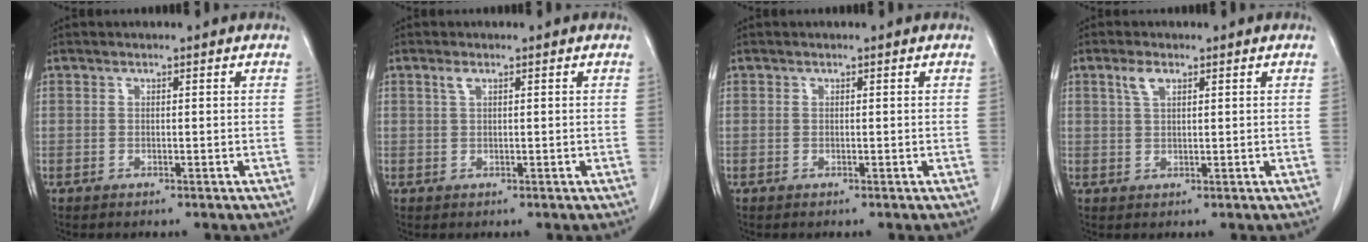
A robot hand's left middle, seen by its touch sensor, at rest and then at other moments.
{"total": 1.0, "force": [0.6, 0.3, 0.8], "torque": [-0.019, 0.006, 0.011]}
{"total": 0.0}
{"total": 2.4, "force": [1.3, 1.0, 1.7], "torque": [-0.040, 0.006, 0.030]}